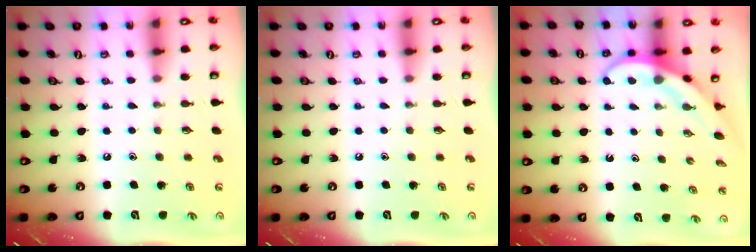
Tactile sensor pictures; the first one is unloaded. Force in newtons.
{"total": 0.0}
{"total": 3.7, "press": 3.7, "slide": 0.8}